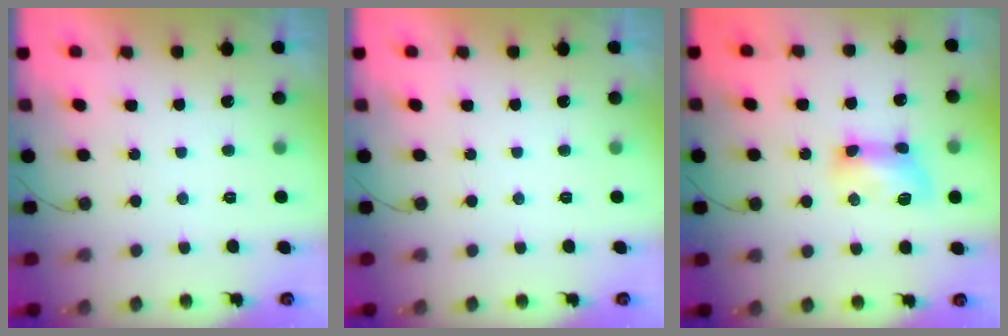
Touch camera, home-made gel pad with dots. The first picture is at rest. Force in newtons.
{"total": 0.0}
{"total": 9.4, "press": 9.4, "slide": 0.7}